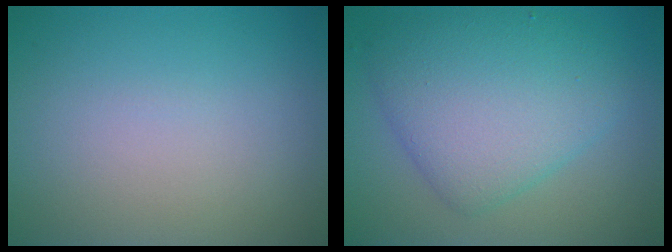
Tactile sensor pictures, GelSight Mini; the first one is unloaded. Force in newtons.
{"total": 7.1, "press": 7.1, "slide": 0.0}